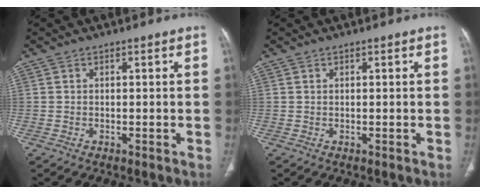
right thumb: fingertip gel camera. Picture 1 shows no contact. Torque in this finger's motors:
{"motor_torque": [-0.02, 0.02, -0.07, 0.07, 0.00]}